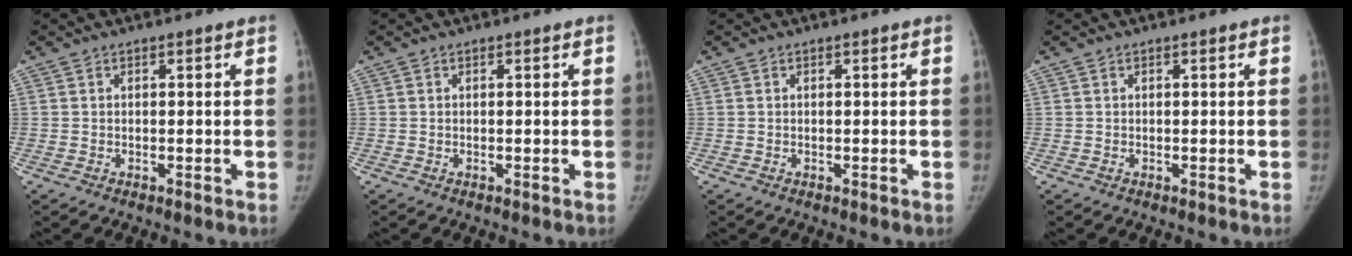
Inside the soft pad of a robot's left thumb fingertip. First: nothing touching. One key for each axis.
{"total": 0.0}
{"total": 0.0}
{"total": 0.0}